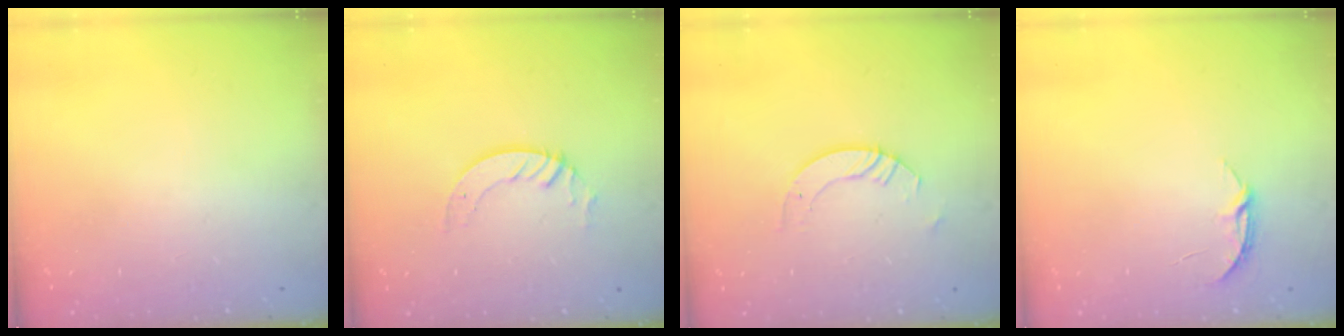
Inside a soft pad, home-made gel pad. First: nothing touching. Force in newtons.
{"total": 2.8, "press": 2.8, "slide": 0.2}
{"total": 4.8, "press": 4.8, "slide": 0.4}
{"total": 3.7, "press": 3.7, "slide": 0.3}